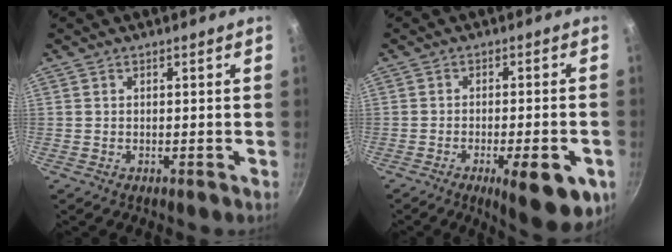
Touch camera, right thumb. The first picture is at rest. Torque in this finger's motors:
{"motor_torque": [1.01, 1.30, 0.05, -0.14, 0.24]}